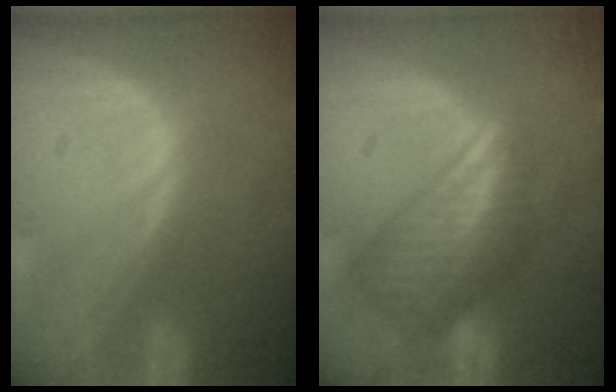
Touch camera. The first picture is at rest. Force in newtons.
{"total": 8.6, "press": 7.6, "slide": 4.0}